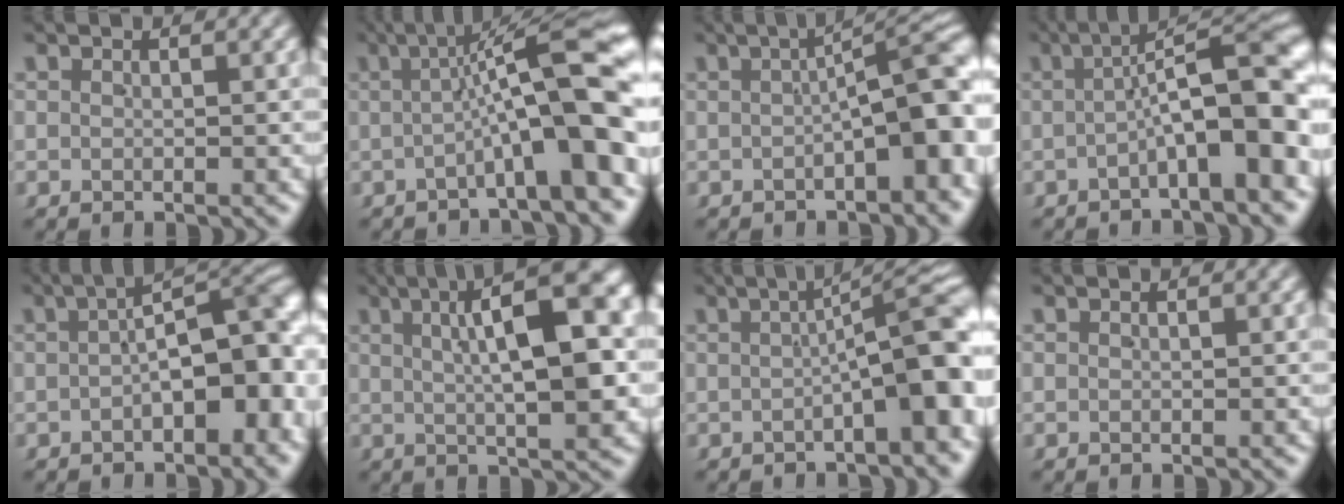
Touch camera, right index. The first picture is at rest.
{"total": 9.4, "force": [0.0, 1.8, 9.3], "torque": [-0.106, 0.019, -0.002]}
{"total": 6.9, "force": [-1.3, 2.1, 6.4], "torque": [-0.075, 0.008, -0.014]}
{"total": 8.7, "force": [-0.6, 2.2, 8.4], "torque": [-0.092, 0.014, -0.011]}
{"total": 8.9, "force": [-0.7, 4.3, 7.8], "torque": [-0.090, -0.007, -0.004]}
{"total": 11.4, "force": [3.5, 2.9, 10.4], "torque": [-0.129, 0.039, 0.044]}
{"total": 6.7, "force": [-1.1, 1.0, 6.6], "torque": [-0.068, 0.015, -0.014]}
{"total": 0.0}